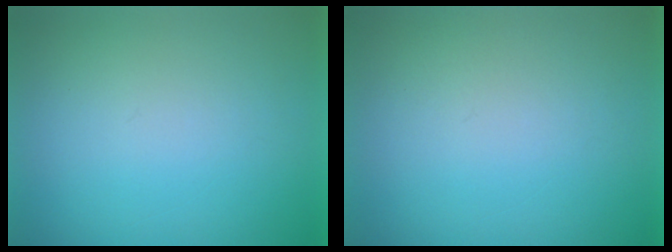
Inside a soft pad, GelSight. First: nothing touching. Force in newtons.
{"total": 1.0}